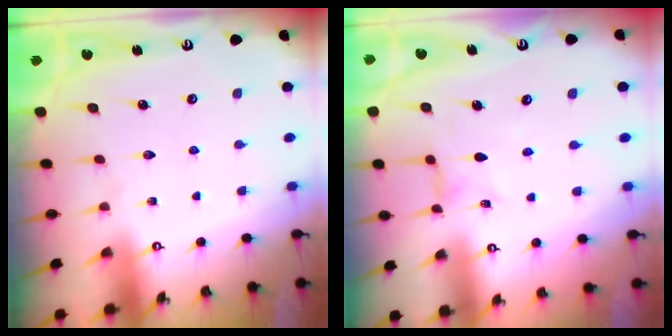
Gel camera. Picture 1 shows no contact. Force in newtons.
{"total": 1.2, "press": 1.1, "slide": 0.3}